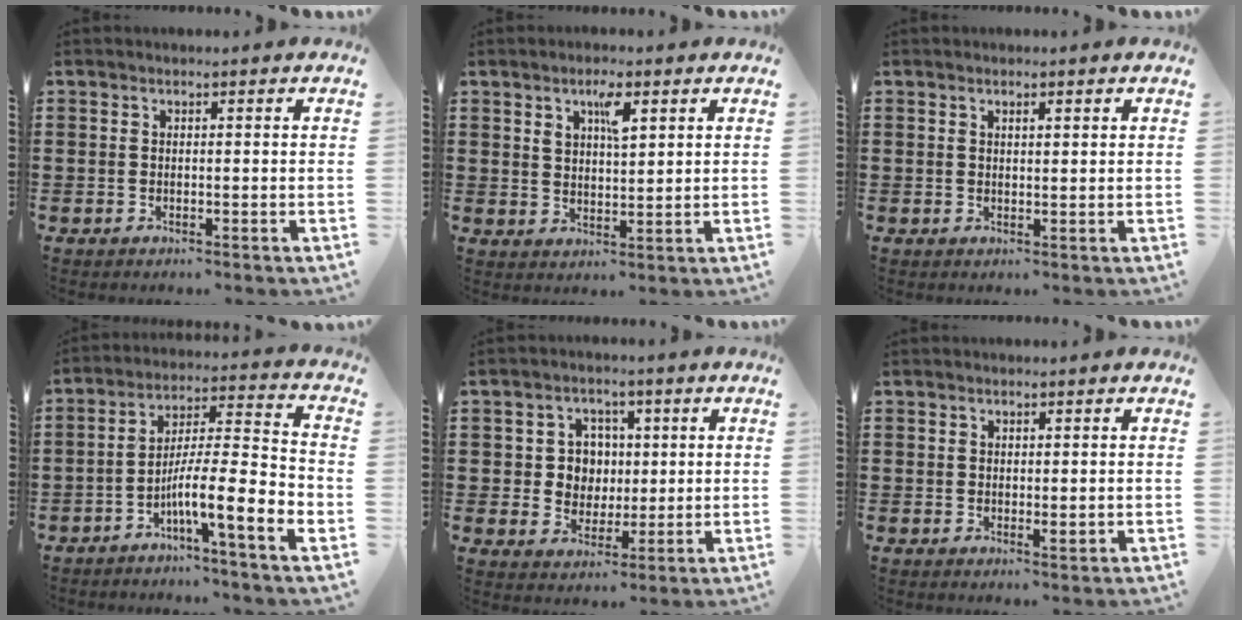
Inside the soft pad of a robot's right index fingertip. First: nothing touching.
{"total": 4.3, "force": [2.3, 1.5, 3.3], "torque": [-0.057, 0.002, 0.035]}
{"total": 0.9, "force": [0.5, 0.3, 0.7], "torque": [-0.014, 0.003, 0.008]}
{"total": 9.1, "force": [-4.8, 0.8, 7.7], "torque": [-0.132, -0.011, -0.092]}
{"total": 5.6, "force": [0.9, 5.2, 1.8], "torque": [-0.052, 0.016, 0.013]}
{"total": 1.0, "force": [0.3, 0.5, 0.8], "torque": [-0.016, 0.000, 0.007]}